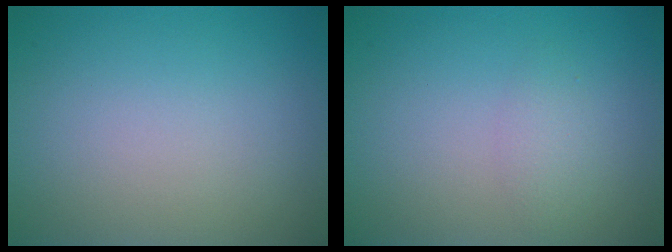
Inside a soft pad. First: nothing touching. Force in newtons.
{"total": 1.4, "press": 1.4, "slide": 0.1}